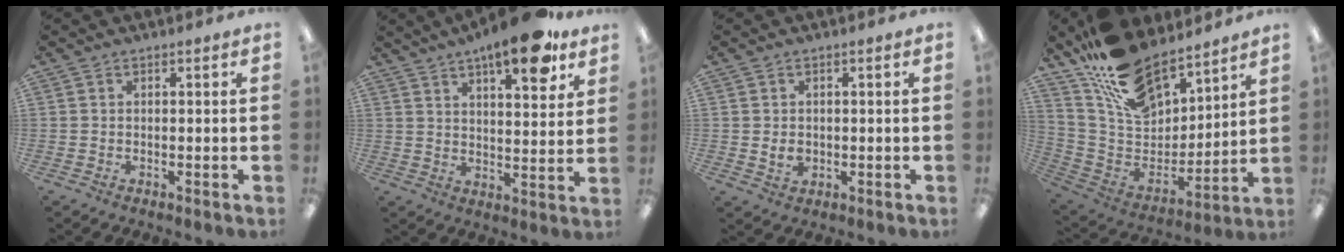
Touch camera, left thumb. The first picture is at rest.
{"total": 13.4, "force": [9.3, 3.9, 8.8], "torque": [-0.119, -0.052, 0.149]}
{"total": 2.6, "force": [0.1, 2.0, 1.7], "torque": [-0.024, 0.002, 0.001]}
{"total": 19.4, "force": [14.7, 9.5, 8.5], "torque": [-0.172, -0.097, 0.271]}